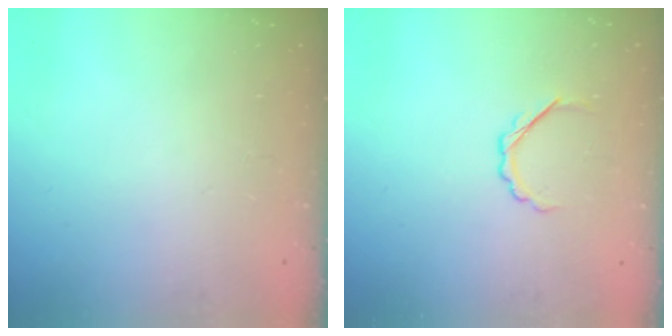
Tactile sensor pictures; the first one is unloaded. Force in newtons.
{"total": 3.1, "press": 2.9, "slide": 1.1}